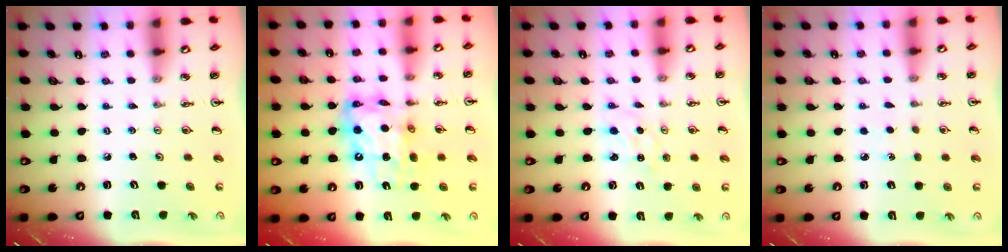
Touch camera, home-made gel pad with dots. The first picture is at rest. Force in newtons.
{"total": 12.4, "press": 12.3, "slide": 1.1}
{"total": 0.0}
{"total": 2.4, "press": 2.4, "slide": 0.3}